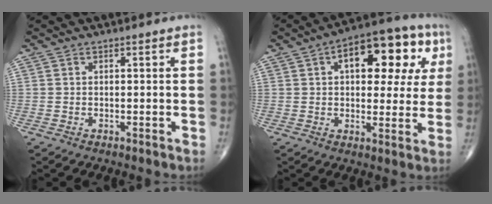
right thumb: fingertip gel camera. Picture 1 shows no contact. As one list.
[{"total": 19.5, "force": [6.6, 9.8, 15.4], "torque": [-0.170, 0.021, 0.085]}]